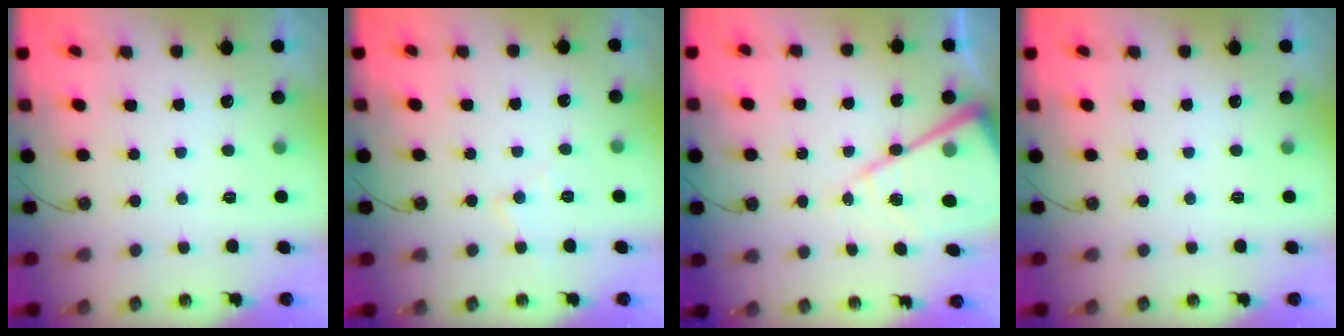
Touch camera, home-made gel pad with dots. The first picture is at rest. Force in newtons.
{"total": 5.5, "press": 5.4, "slide": 0.8}
{"total": 16.8, "press": 16.8, "slide": 1.4}
{"total": 0.0}